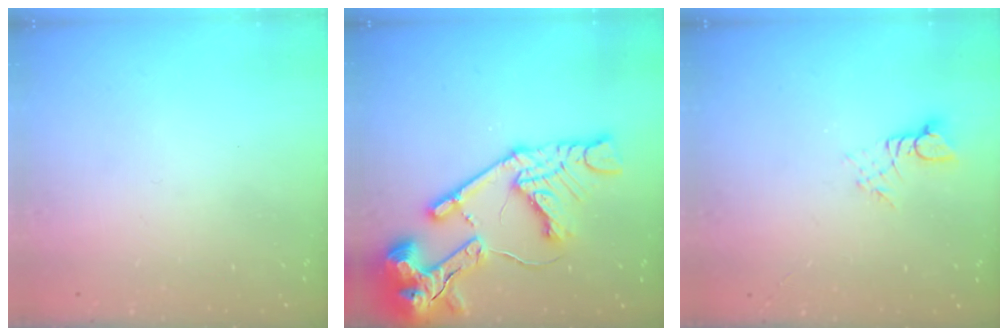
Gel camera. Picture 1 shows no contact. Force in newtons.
{"total": 21.7, "press": 21.5, "slide": 2.5}
{"total": 2.7, "press": 2.7, "slide": 0.3}